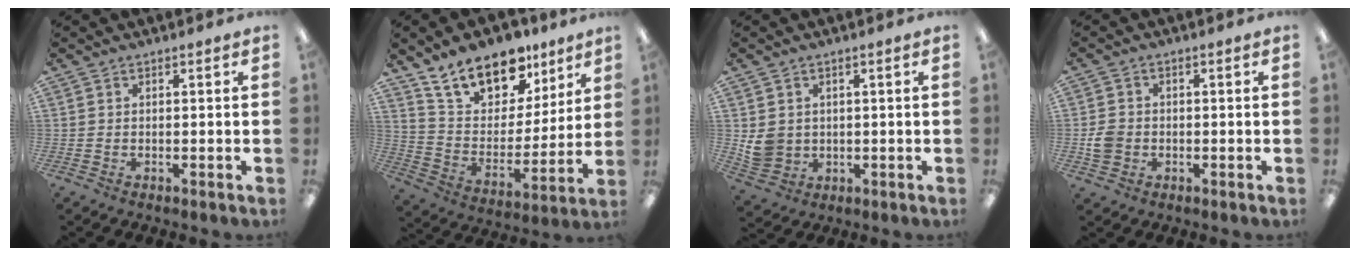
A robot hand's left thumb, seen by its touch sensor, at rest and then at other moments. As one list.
[{"total": 16.9, "force": [13.0, 8.8, 6.1], "torque": [-0.120, -0.087, 0.241]}, {"total": 5.5, "force": [1.1, 5.1, 1.7], "torque": [-0.034, 0.003, 0.025]}, {"total": 4.3, "force": [-0.9, 3.7, 2.0], "torque": [-0.032, 0.003, -0.017]}]